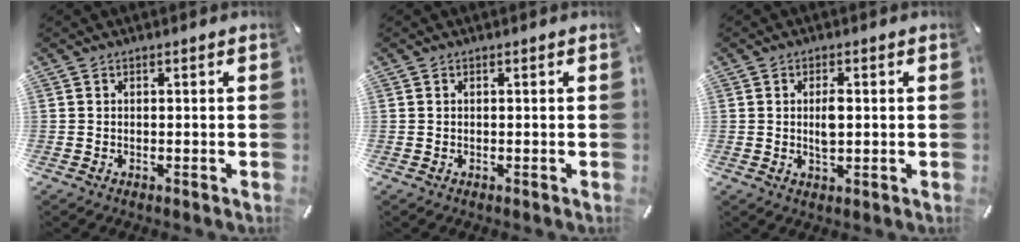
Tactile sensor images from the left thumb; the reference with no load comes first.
{"total": 0.0}
{"total": 3.7, "force": [0.3, 1.6, 3.3], "torque": [-0.074, -0.006, -0.002]}